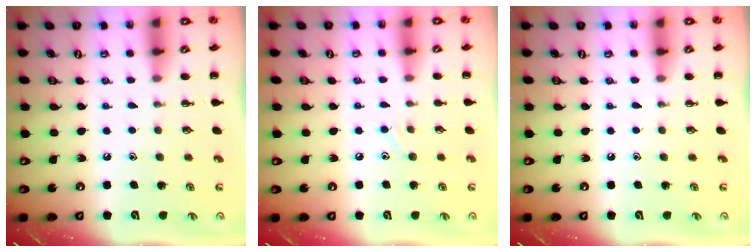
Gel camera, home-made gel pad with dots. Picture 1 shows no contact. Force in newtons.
{"total": 6.2, "press": 5.9, "slide": 2.0}
{"total": 0.0}